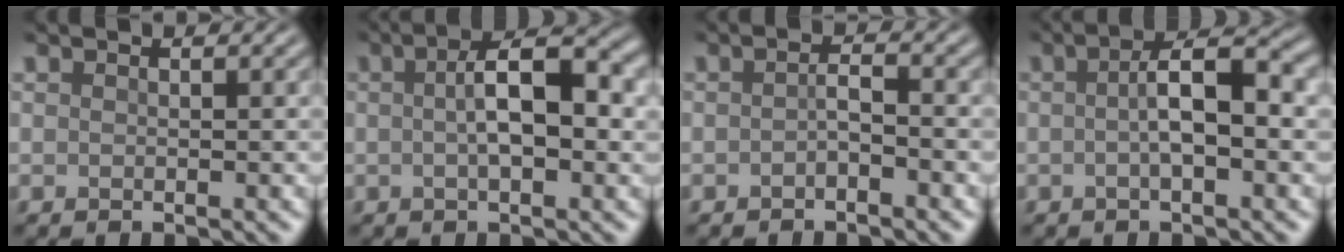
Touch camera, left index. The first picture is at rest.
{"total": 6.5, "force": [0.6, 2.4, 6.0], "torque": [-0.093, 0.009, 0.004]}
{"total": 1.3, "force": [-0.7, 0.4, 1.1], "torque": [-0.021, 0.003, -0.014]}
{"total": 5.0, "force": [0.0, 1.4, 4.8], "torque": [-0.084, 0.010, -0.003]}